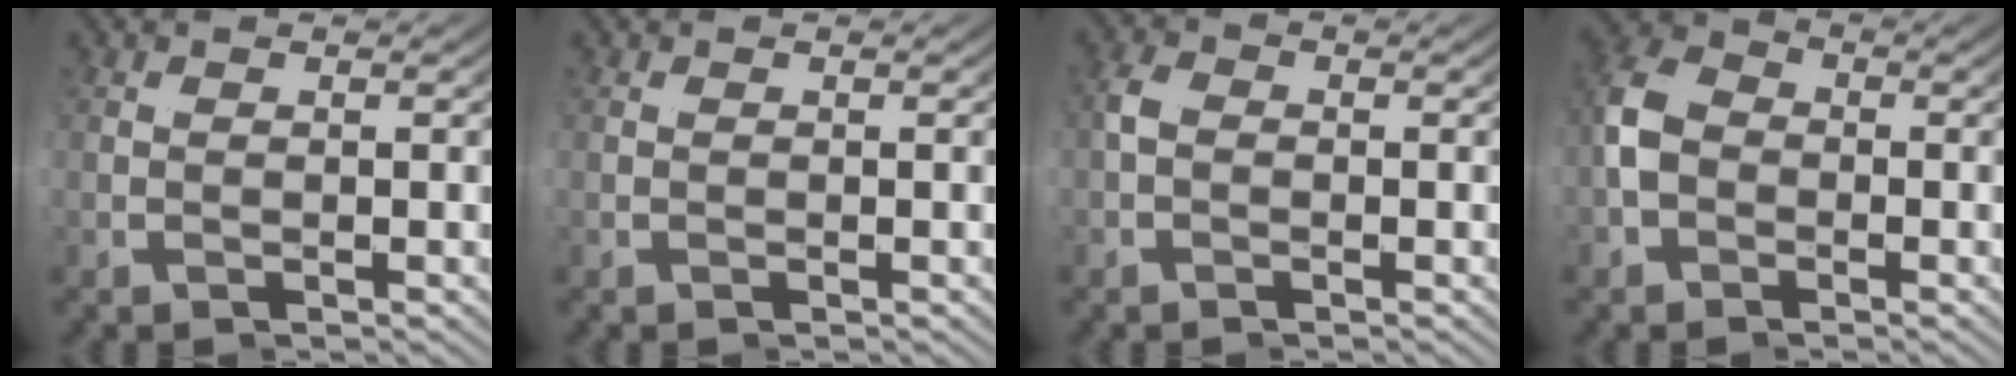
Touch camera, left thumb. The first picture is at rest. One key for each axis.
{"total": 0.0}
{"total": 1.8, "fx": 0.1, "fy": 1.6, "fz": 0.9, "tx": -0.024, "ty": 0.003, "tz": -0.006}
{"total": 6.2, "fx": 0.6, "fy": 4.8, "fz": 3.8, "tx": -0.081, "ty": 0.009, "tz": -0.001}